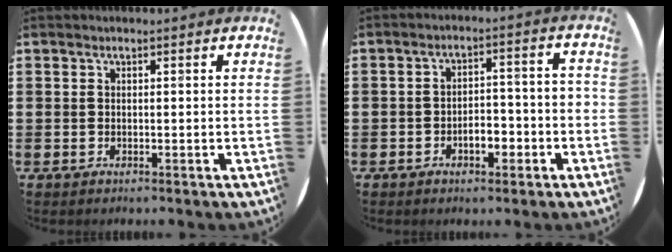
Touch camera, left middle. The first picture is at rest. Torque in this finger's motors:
{"motor_torque": [-0.24, 0.71, 0.10, 0.01]}